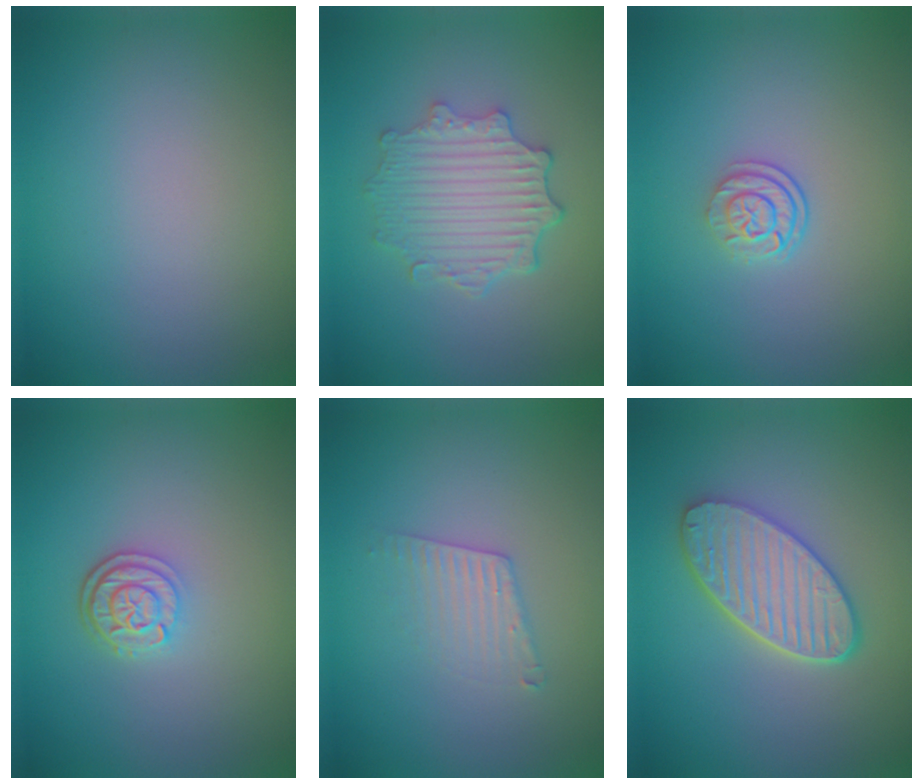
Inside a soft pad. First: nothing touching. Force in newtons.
{"total": 4.9, "press": 3.9, "slide": 2.9}
{"total": 2.4, "press": 1.8, "slide": 1.6}
{"total": 2.8, "press": 2.3, "slide": 1.6}
{"total": 2.0, "press": 2.0, "slide": 0.1}
{"total": 5.3, "press": 4.3, "slide": 3.1}